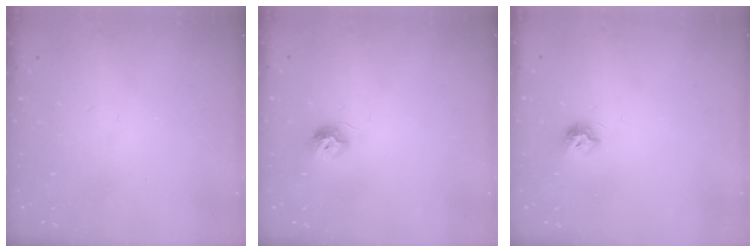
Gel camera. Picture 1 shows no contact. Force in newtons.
{"total": 7.6, "press": 7.6, "slide": 0.2}
{"total": 7.1, "press": 7.1, "slide": 0.2}